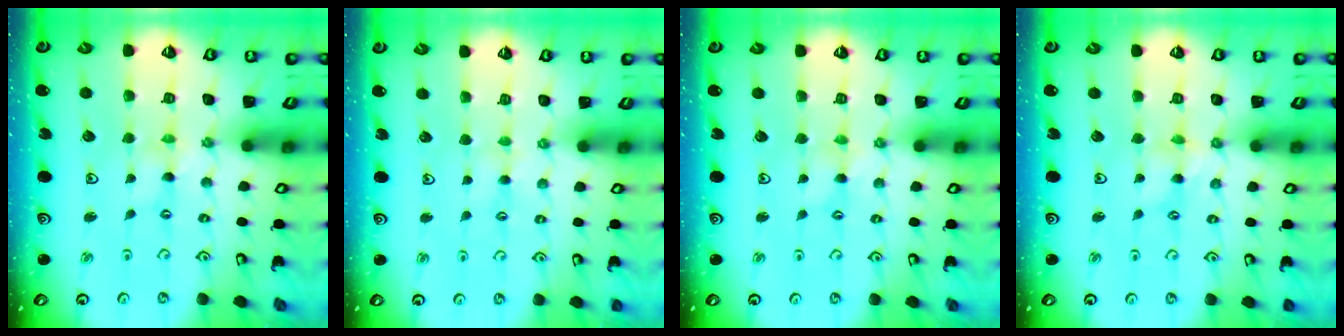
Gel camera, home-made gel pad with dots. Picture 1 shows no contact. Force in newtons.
{"total": 1.8, "press": 1.8, "slide": 0.3}
{"total": 1.3, "press": 1.2, "slide": 0.4}
{"total": 1.6, "press": 1.6, "slide": 0.2}